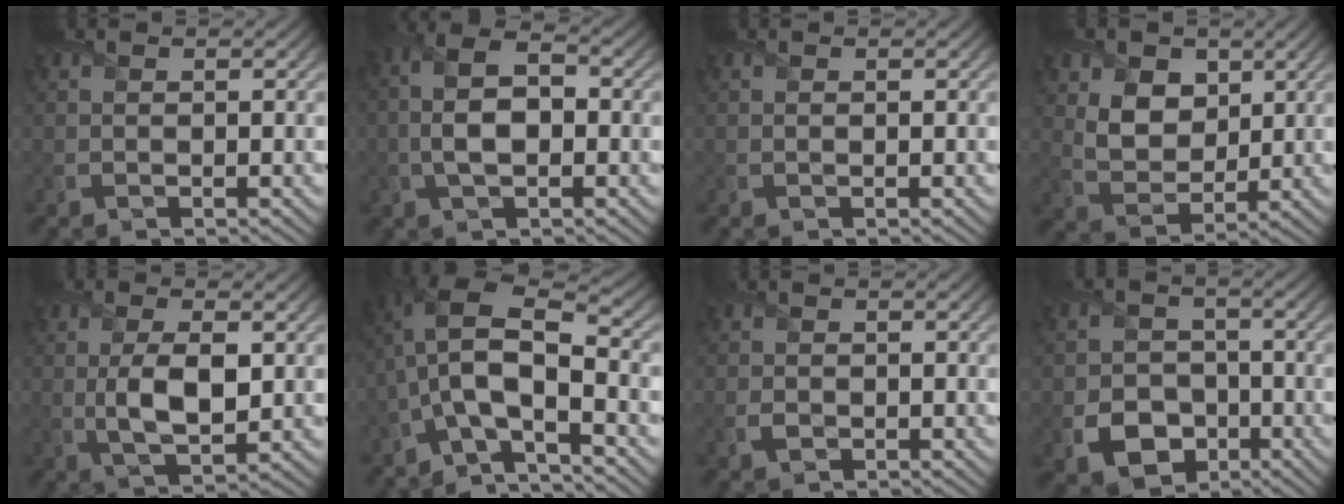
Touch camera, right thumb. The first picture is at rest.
{"total": 7.0, "force": [-0.6, 3.9, 5.8], "torque": [-0.132, 0.002, -0.011]}
{"total": 0.0}
{"total": 7.1, "force": [2.9, 5.0, 4.0], "torque": [-0.102, -0.016, 0.044]}
{"total": 6.6, "force": [0.0, 2.8, 5.9], "torque": [-0.122, -0.007, 0.004]}
{"total": 10.1, "force": [-3.3, 4.3, 8.6], "torque": [-0.170, 0.010, -0.073]}
{"total": 1.4, "force": [-0.5, 1.1, 0.8], "torque": [-0.018, -0.003, -0.011]}
{"total": 6.8, "force": [-2.8, 5.3, 3.3], "torque": [-0.065, -0.016, -0.053]}